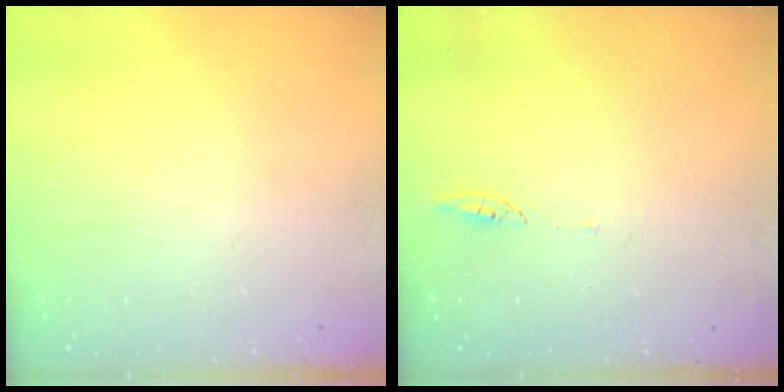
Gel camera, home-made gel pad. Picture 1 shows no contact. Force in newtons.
{"total": 4.8, "press": 4.8, "slide": 0.6}